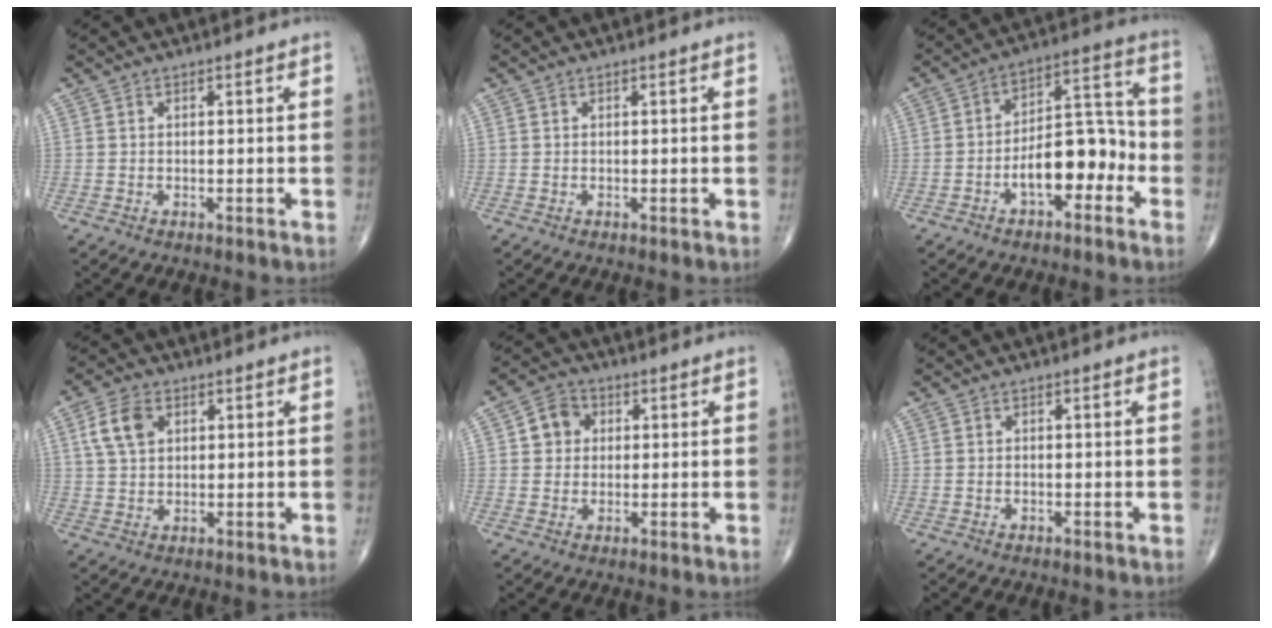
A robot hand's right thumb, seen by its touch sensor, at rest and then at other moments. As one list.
[{"total": 0.0}, {"total": 12.3, "force": [-4.3, 6.2, 9.7], "torque": [-0.125, 0.052, -0.074]}, {"total": 6.5, "force": [2.3, 4.3, 4.3], "torque": [-0.079, 0.001, 0.043]}, {"total": 5.4, "force": [1.1, 4.8, 2.3], "torque": [-0.017, 0.005, 0.010]}, {"total": 0.0}]